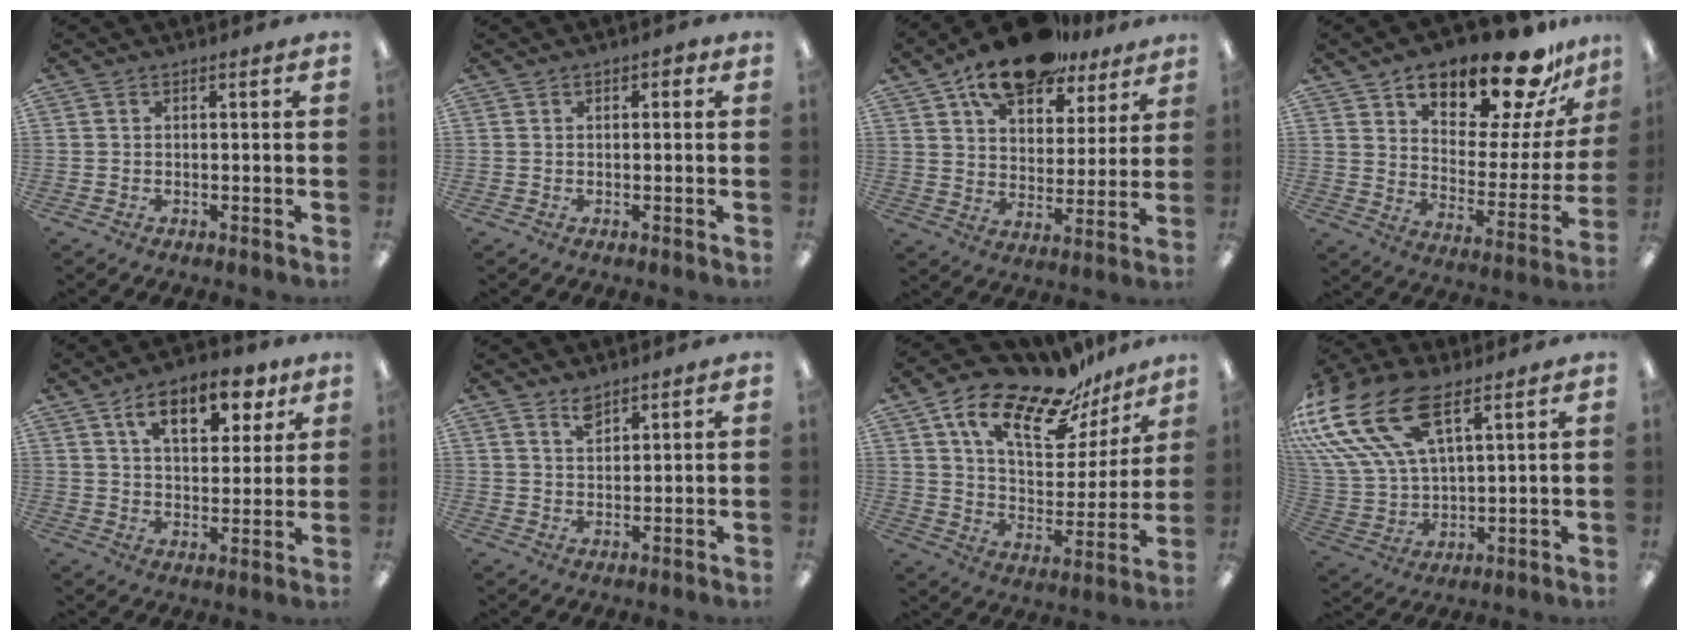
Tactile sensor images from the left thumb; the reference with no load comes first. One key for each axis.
{"total": 1.5, "fx": 0.6, "fy": 0.8, "fz": 1.1, "tx": -0.016, "ty": 0.001, "tz": 0.008}
{"total": 16.1, "fx": 12.2, "fy": 7.2, "fz": 7.7, "tx": -0.129, "ty": -0.063, "tz": 0.215}
{"total": 21.3, "fx": 16.1, "fy": 6.7, "fz": 12.1, "tx": -0.180, "ty": -0.109, "tz": 0.264}
{"total": 13.0, "fx": 7.4, "fy": 6.5, "fz": 8.6, "tx": -0.118, "ty": -0.021, "tz": 0.124}
{"total": 3.3, "fx": 2.9, "fy": 1.1, "fz": 1.1, "tx": -0.027, "ty": -0.009, "tz": 0.054}
{"total": 20.1, "fx": 14.9, "fy": 7.8, "fz": 10.9, "tx": -0.186, "ty": -0.103, "tz": 0.253}
{"total": 22.2, "fx": 12.3, "fy": 11.3, "fz": 14.6, "tx": -0.329, "ty": -0.058, "tz": 0.222}